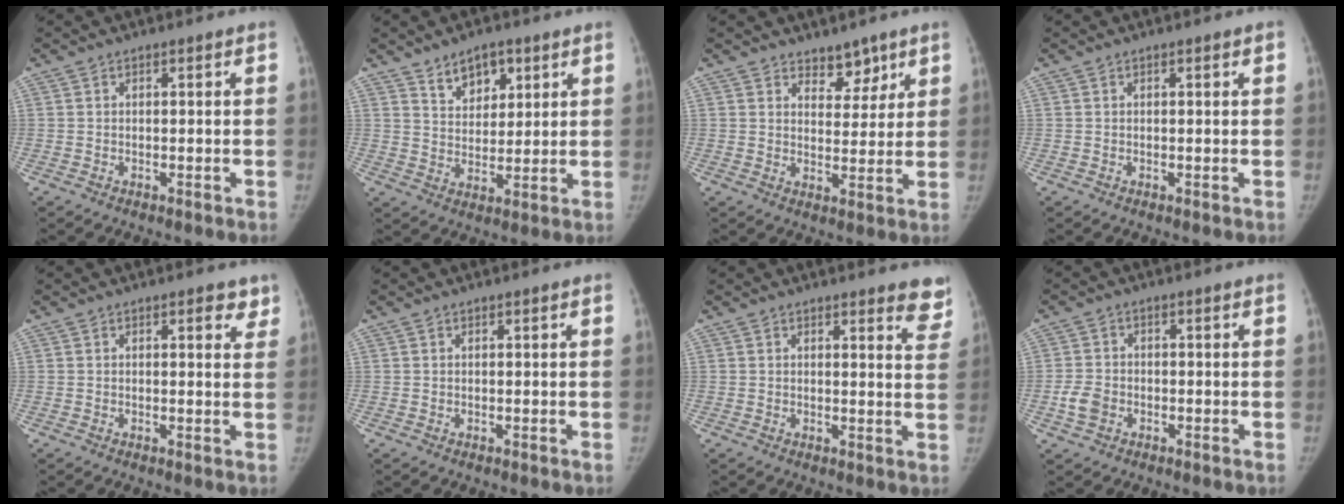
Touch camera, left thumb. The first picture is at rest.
{"total": 7.1, "force": [4.4, 4.2, 3.6], "torque": [-0.026, -0.029, 0.078]}
{"total": 5.1, "force": [3.9, 2.9, 1.6], "torque": [0.015, -0.027, 0.061]}
{"total": 0.5, "force": [0.2, 0.1, 0.4], "torque": [-0.007, 0.000, 0.003]}
{"total": 3.1, "force": [1.9, 1.4, 2.0], "torque": [-0.003, -0.008, 0.020]}
{"total": 0.0}
{"total": 6.7, "force": [5.8, 1.8, 2.9], "torque": [-0.001, -0.033, 0.043]}
{"total": 3.8, "force": [-1.3, 3.0, 2.0], "torque": [-0.035, 0.009, -0.025]}